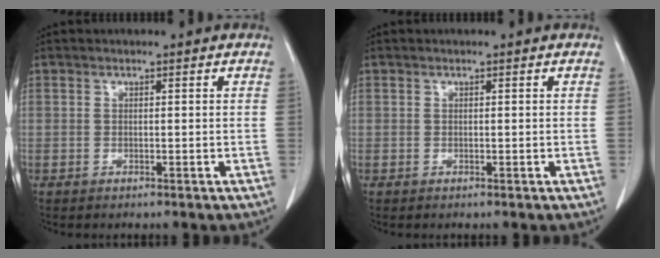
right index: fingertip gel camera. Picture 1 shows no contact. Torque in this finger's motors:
{"motor_torque": [0.01, -0.01, 0.00, 0.00]}